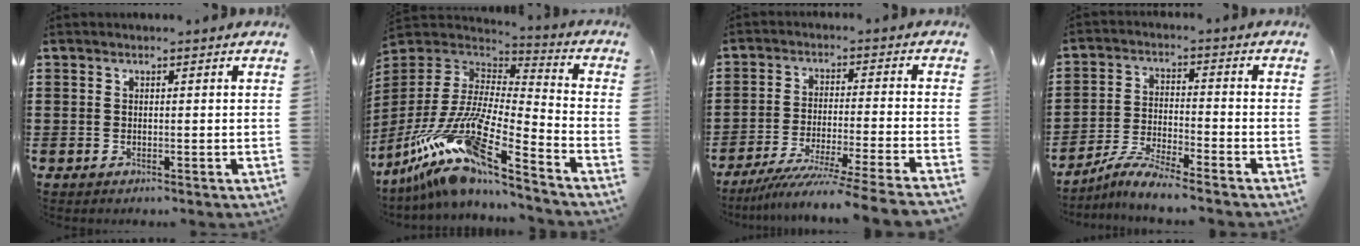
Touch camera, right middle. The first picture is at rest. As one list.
[{"total": 15.2, "force": [-10.4, 2.2, 10.9], "torque": [-0.249, -0.015, -0.208]}, {"total": 8.0, "force": [-6.9, -1.2, 3.8], "torque": [-0.066, -0.019, -0.137]}, {"total": 5.6, "force": [-5.2, -0.2, 2.1], "torque": [-0.050, -0.012, -0.102]}]